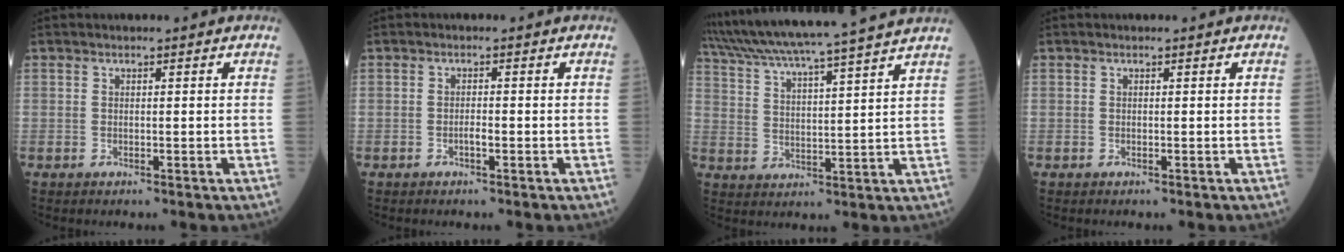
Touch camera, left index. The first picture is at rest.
{"total": 1.2, "force": [-0.6, 0.2, 1.0], "torque": [-0.020, 0.001, -0.009]}
{"total": 19.9, "force": [17.6, -1.6, 9.2], "torque": [-0.173, -0.001, 0.264]}
{"total": 0.0}